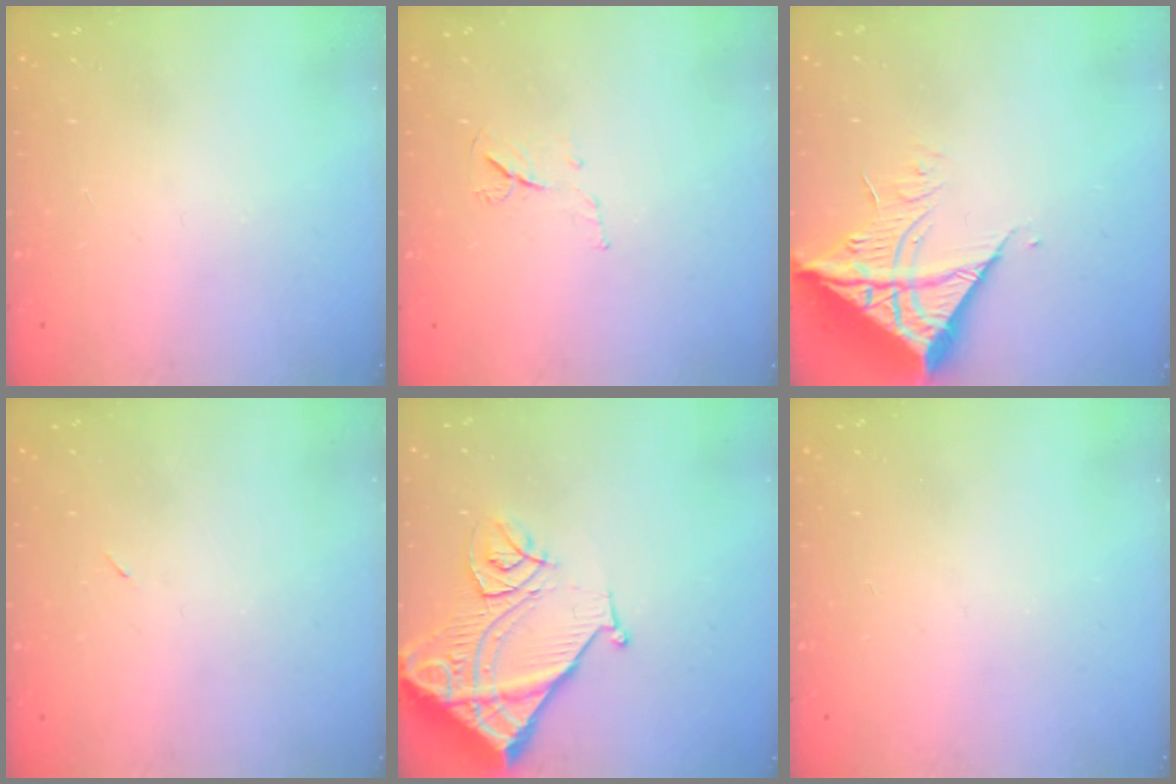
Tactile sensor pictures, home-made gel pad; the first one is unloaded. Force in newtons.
{"total": 4.7, "press": 4.6, "slide": 0.8}
{"total": 11.2, "press": 11.1, "slide": 1.4}
{"total": 2.3, "press": 1.9, "slide": 1.2}
{"total": 15.0, "press": 14.9, "slide": 1.9}
{"total": 0.0}